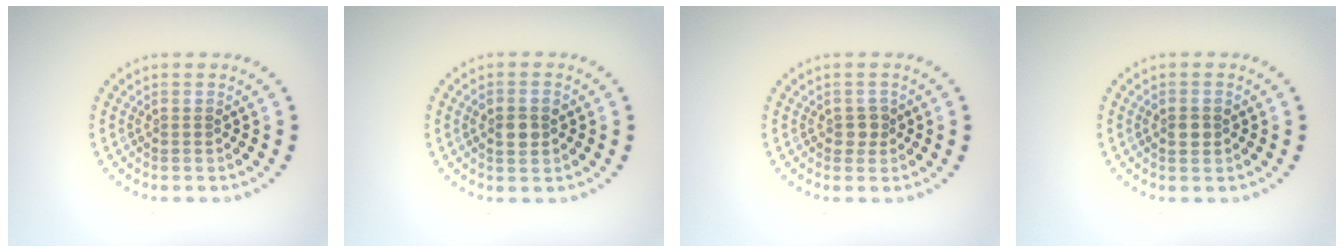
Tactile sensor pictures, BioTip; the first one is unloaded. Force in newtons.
{"total": 2.4, "press": 2.4, "slide": 0.4}
{"total": 1.3, "press": 1.2, "slide": 0.6}
{"total": 1.8, "press": 1.8, "slide": 0.1}